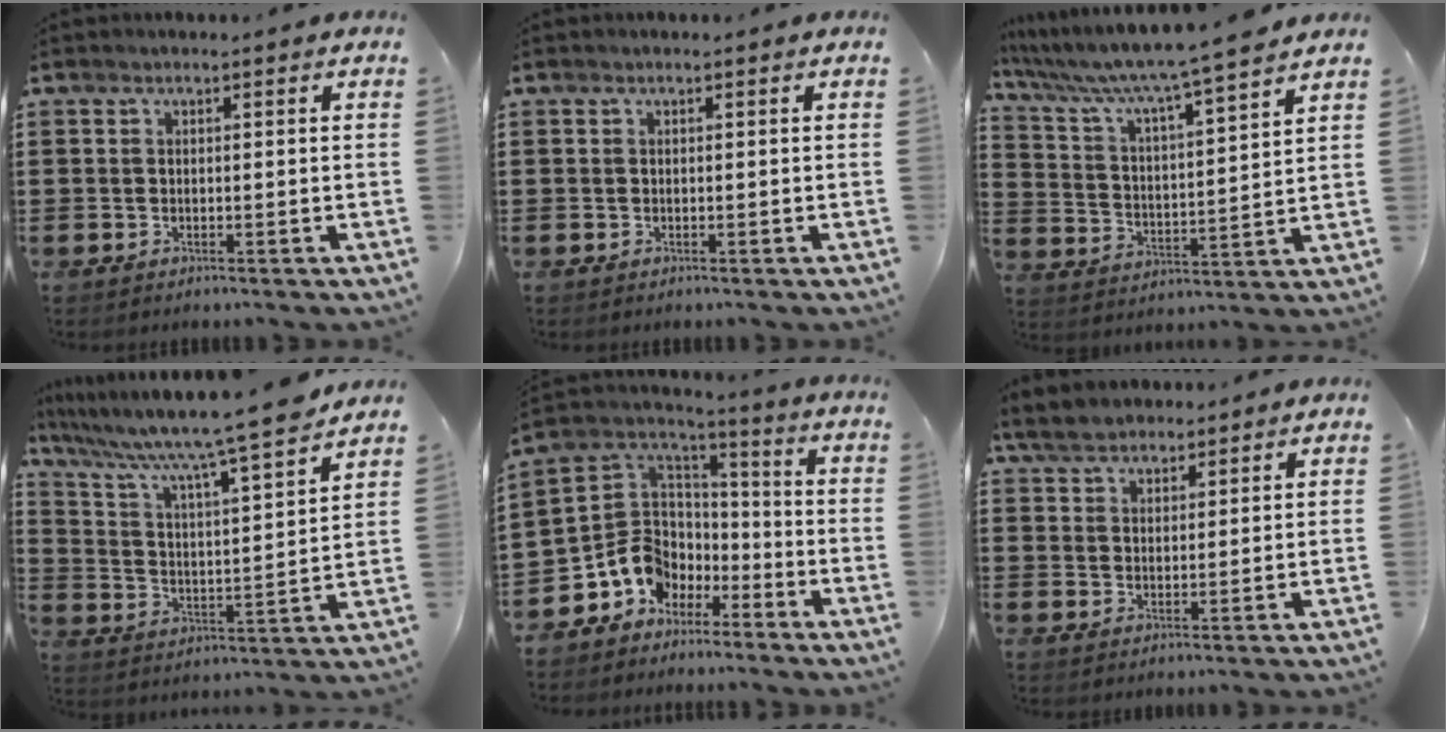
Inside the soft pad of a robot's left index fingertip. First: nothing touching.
{"total": 0.0}
{"total": 6.2, "force": [5.5, -0.6, 2.9], "torque": [-0.082, -0.047, 0.083]}
{"total": 9.2, "force": [7.8, -0.5, 4.8], "torque": [-0.126, -0.061, 0.123]}
{"total": 8.3, "force": [-3.7, 7.2, 1.8], "torque": [-0.078, -0.003, -0.072]}
{"total": 4.5, "force": [4.0, 1.7, 1.2], "torque": [-0.038, -0.001, 0.075]}